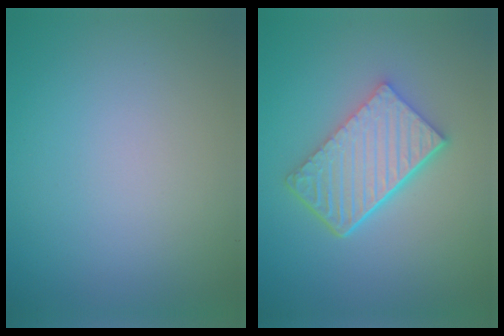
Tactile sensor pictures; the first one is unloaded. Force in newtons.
{"total": 6.1, "press": 4.4, "slide": 4.1}